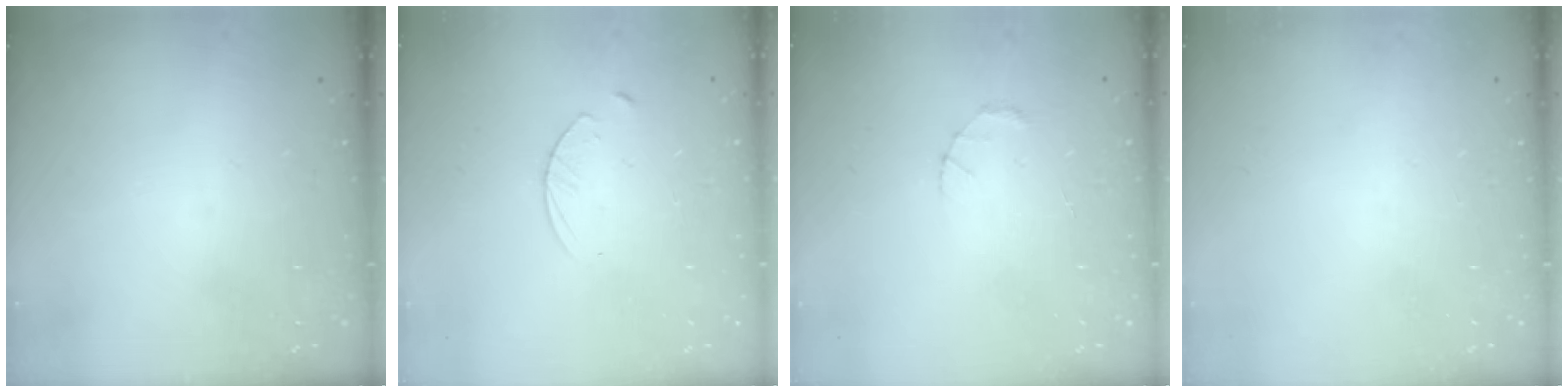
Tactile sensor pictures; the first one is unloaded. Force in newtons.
{"total": 3.1, "press": 3.1, "slide": 0.3}
{"total": 1.5, "press": 1.5, "slide": 0.3}
{"total": 0.0}